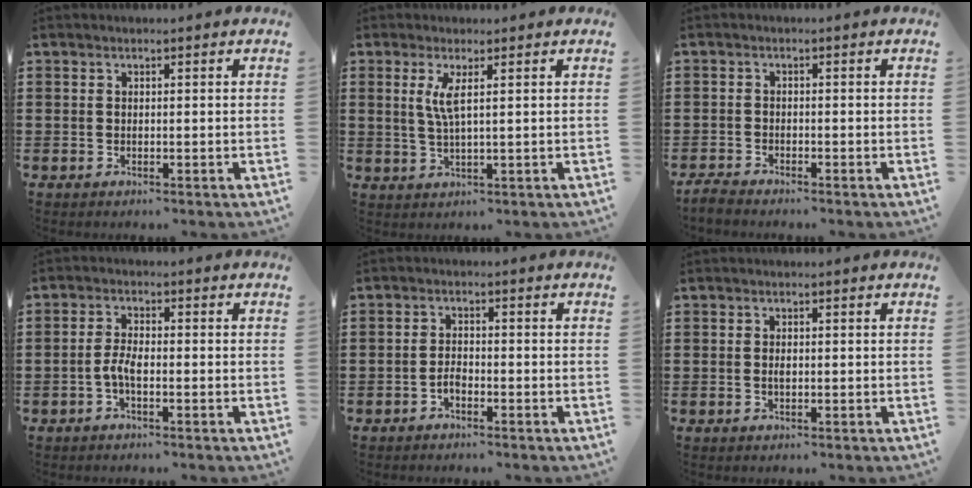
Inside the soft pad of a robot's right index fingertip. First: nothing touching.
{"total": 3.4, "force": [1.0, 0.0, 3.2], "torque": [-0.069, -0.003, 0.016]}
{"total": 1.8, "force": [-1.8, 0.1, 0.2], "torque": [-0.008, -0.002, -0.037]}
{"total": 3.1, "force": [-1.1, 0.9, 2.8], "torque": [-0.072, -0.004, -0.027]}
{"total": 1.9, "force": [-1.2, 0.9, 1.1], "torque": [-0.026, 0.003, -0.024]}
{"total": 1.1, "force": [-0.1, 0.5, 1.0], "torque": [-0.021, 0.001, -0.002]}